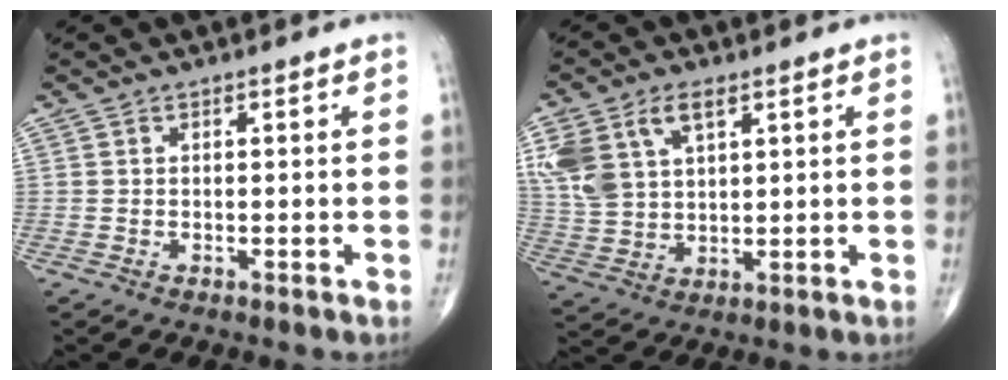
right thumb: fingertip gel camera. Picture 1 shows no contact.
{"total": 12.4, "force": [5.6, 7.0, 8.5], "torque": [-0.184, -0.003, 0.119]}